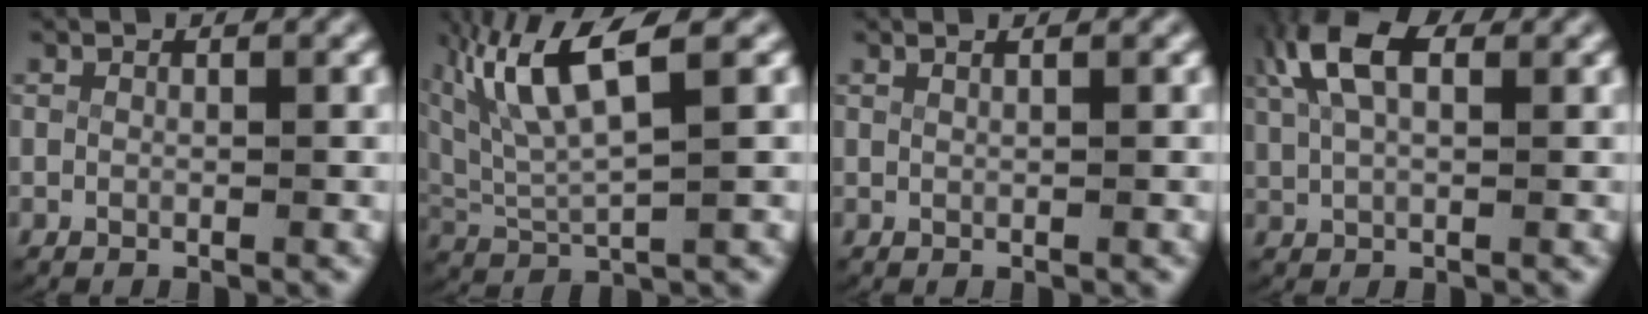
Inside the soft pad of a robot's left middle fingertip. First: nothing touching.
{"total": 6.8, "force": [3.0, 2.9, 5.3], "torque": [-0.130, 0.003, 0.058]}
{"total": 0.7, "force": [0.4, -0.3, 0.4], "torque": [-0.007, -0.002, 0.011]}
{"total": 6.6, "force": [2.8, 3.7, 4.7], "torque": [-0.107, 0.007, 0.046]}